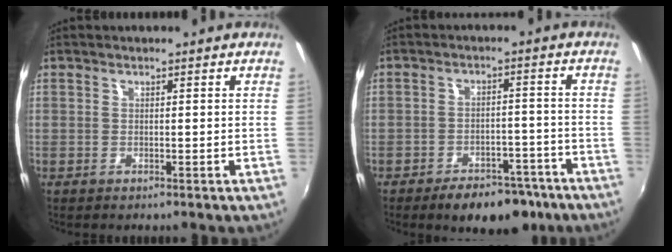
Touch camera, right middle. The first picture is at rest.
{"total": 10.3, "force": [-7.6, 5.1, 4.6], "torque": [-0.083, 0.022, -0.091]}